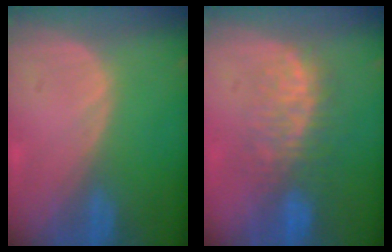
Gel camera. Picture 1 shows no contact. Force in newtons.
{"total": 7.9, "press": 7.4, "slide": 2.8}